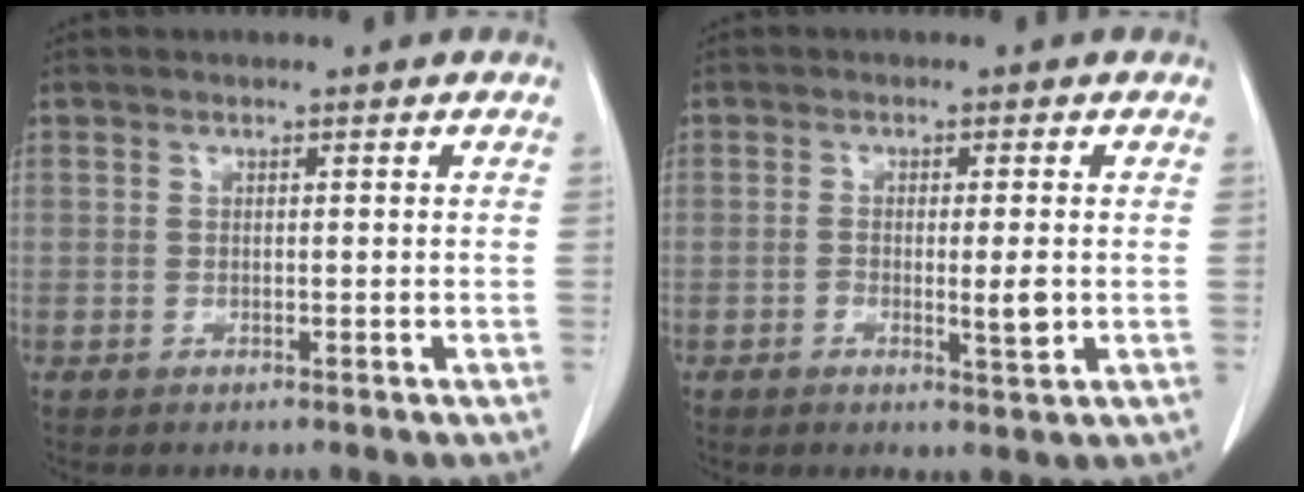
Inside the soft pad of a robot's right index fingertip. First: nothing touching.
{"total": 3.3, "force": [-0.5, 0.6, 3.2], "torque": [-0.051, -0.002, -0.005]}